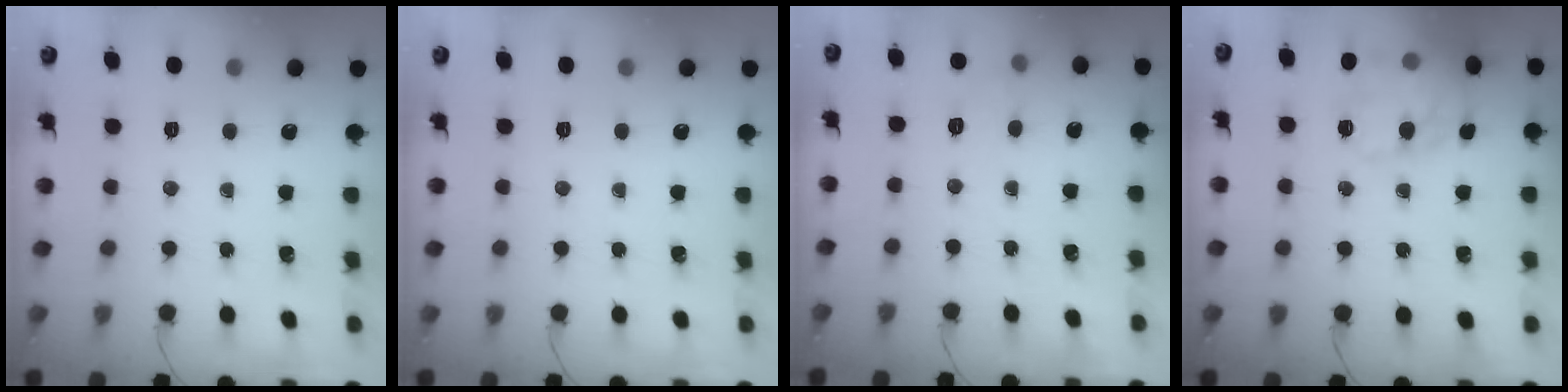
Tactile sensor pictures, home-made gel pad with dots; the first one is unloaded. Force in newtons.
{"total": 0.0}
{"total": 6.1, "press": 5.9, "slide": 1.5}
{"total": 17.0, "press": 16.9, "slide": 1.8}